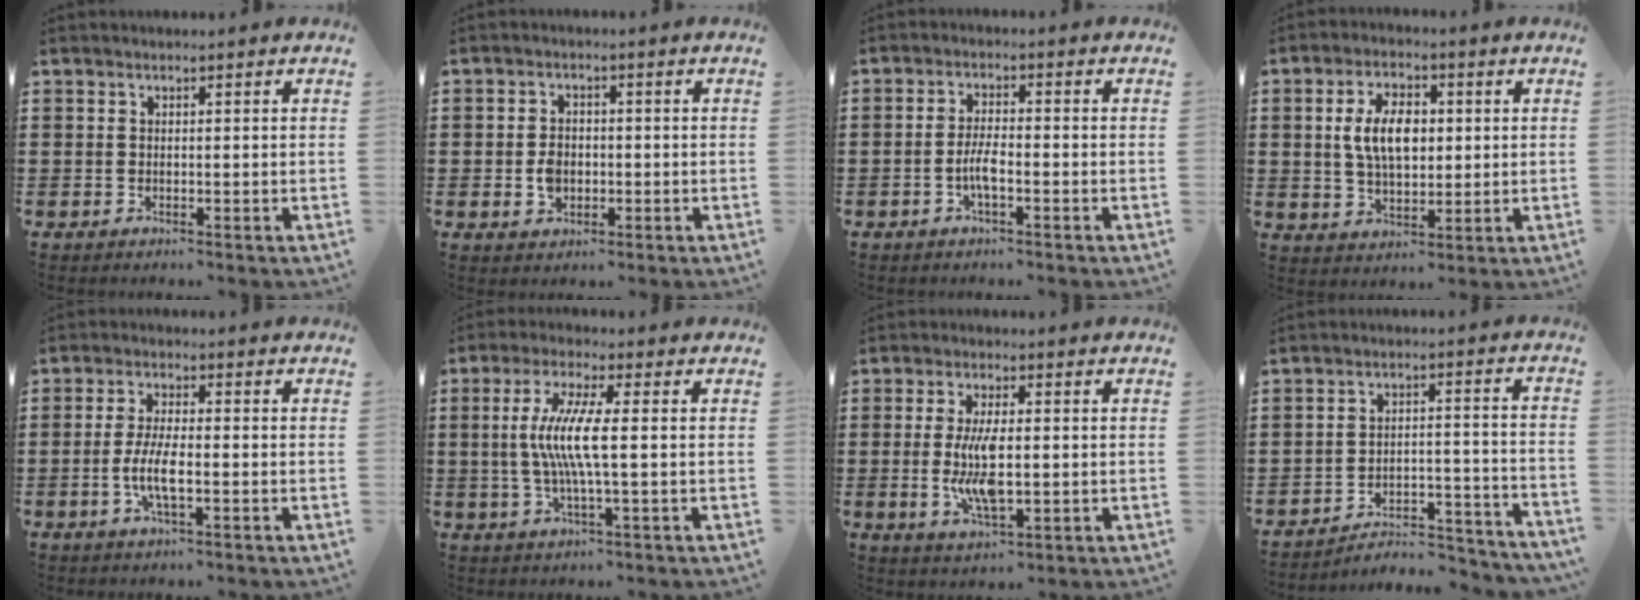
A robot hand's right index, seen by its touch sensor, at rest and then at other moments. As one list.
[{"total": 3.2, "force": [-0.6, 2.4, 2.0], "torque": [-0.041, 0.004, -0.012]}, {"total": 3.8, "force": [-1.3, 0.9, 3.4], "torque": [-0.081, -0.004, -0.031]}, {"total": 8.0, "force": [0.9, 4.4, 6.6], "torque": [-0.138, 0.008, 0.009]}, {"total": 5.6, "force": [-1.6, 1.4, 5.2], "torque": [-0.116, -0.007, -0.036]}, {"total": 7.9, "force": [0.1, 0.6, 7.8], "torque": [-0.164, -0.011, -0.010]}, {"total": 7.9, "force": [-0.4, 3.0, 7.3], "torque": [-0.150, -0.007, -0.016]}, {"total": 4.8, "force": [-4.5, 0.5, 1.5], "torque": [-0.028, 0.000, -0.094]}]